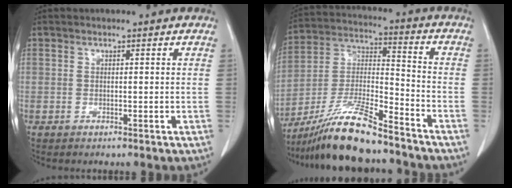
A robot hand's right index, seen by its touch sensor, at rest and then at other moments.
{"total": 15.2, "force": [-12.5, 1.4, 8.5], "torque": [-0.170, -0.012, -0.229]}